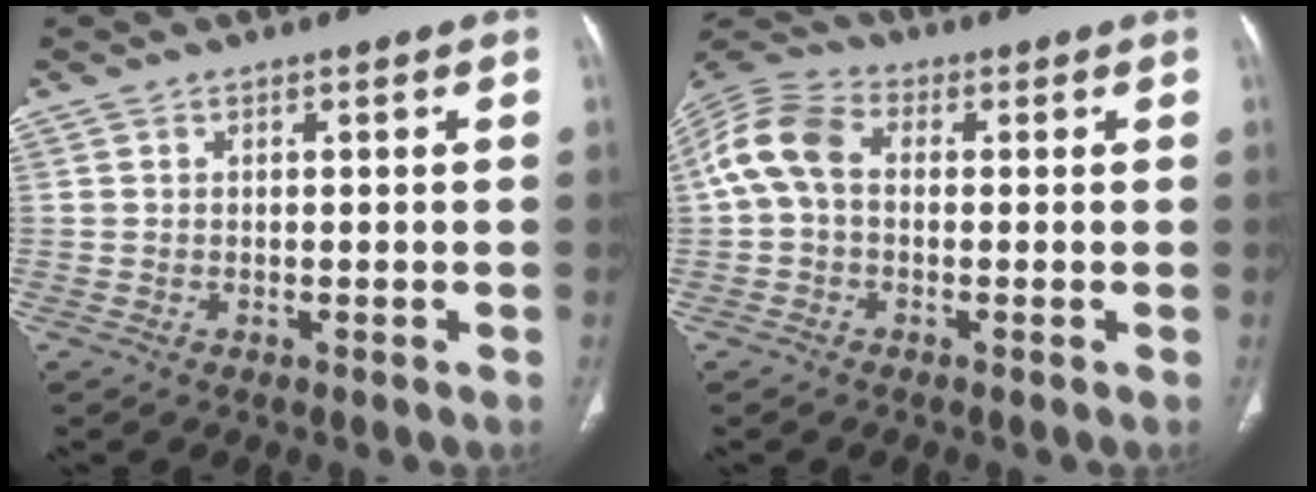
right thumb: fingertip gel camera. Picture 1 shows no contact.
{"total": 9.2, "force": [0.4, 6.3, 6.7], "torque": [-0.139, 0.026, -0.005]}